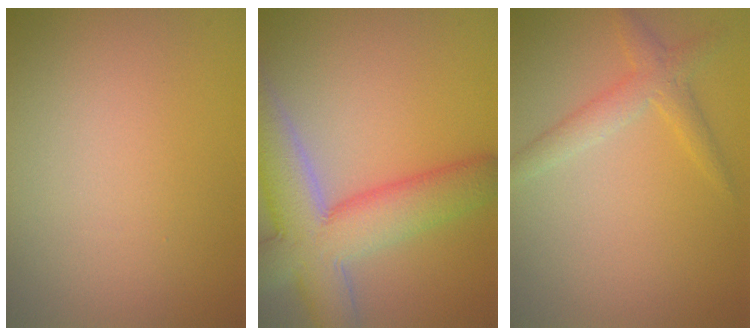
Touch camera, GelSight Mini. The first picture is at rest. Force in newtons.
{"total": 9.2, "press": 9.2, "slide": 0.5}
{"total": 2.3, "press": 2.3, "slide": 0.2}